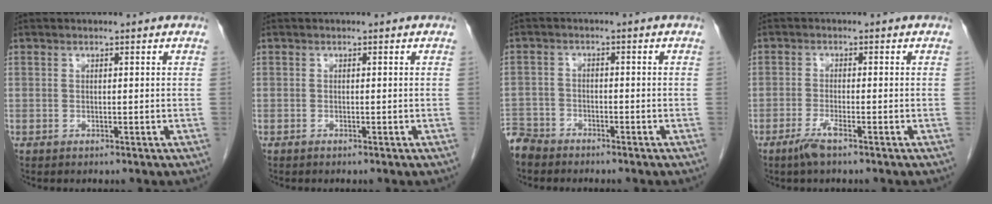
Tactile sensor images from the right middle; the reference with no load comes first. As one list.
[{"total": 0.0}, {"total": 4.8, "force": [-4.5, 1.8, 0.2], "torque": [-0.008, -0.009, -0.090]}, {"total": 2.8, "force": [-2.0, 0.0, 2.0], "torque": [-0.047, -0.006, -0.040]}]